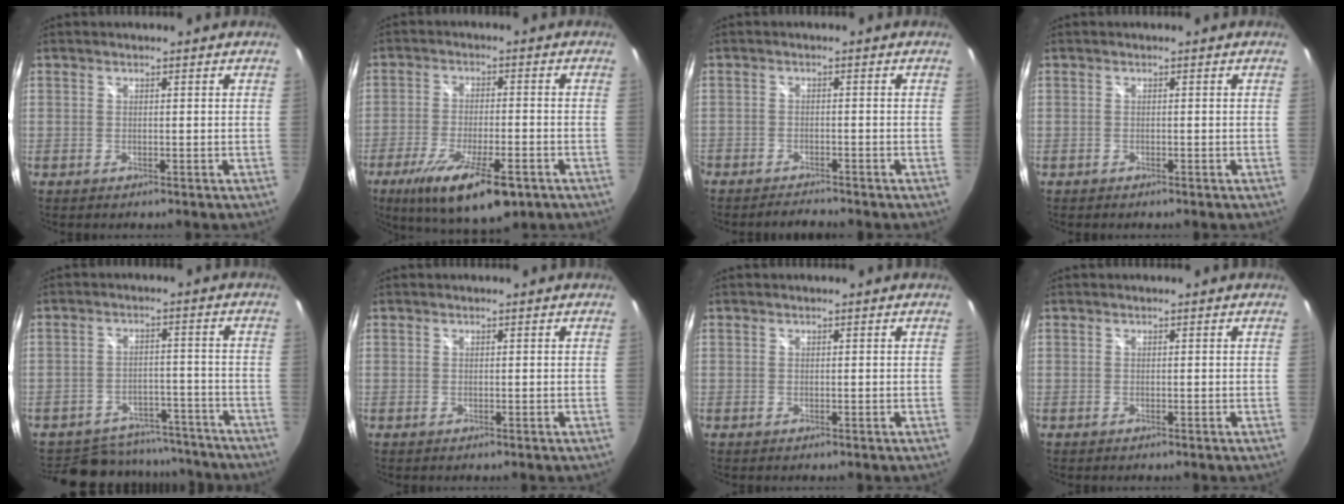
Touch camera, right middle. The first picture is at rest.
{"total": 15.0, "force": [-9.0, 4.3, 11.1], "torque": [-0.214, -0.043, -0.146]}
{"total": 3.6, "force": [-3.4, 0.5, 0.7], "torque": [-0.029, -0.003, -0.057]}
{"total": 0.7, "force": [-0.6, 0.3, 0.1], "torque": [-0.006, 0.000, -0.011]}
{"total": 17.1, "force": [-14.5, 7.9, 4.6], "torque": [-0.113, 0.033, -0.177]}
{"total": 0.0}
{"total": 0.0}
{"total": 0.0}